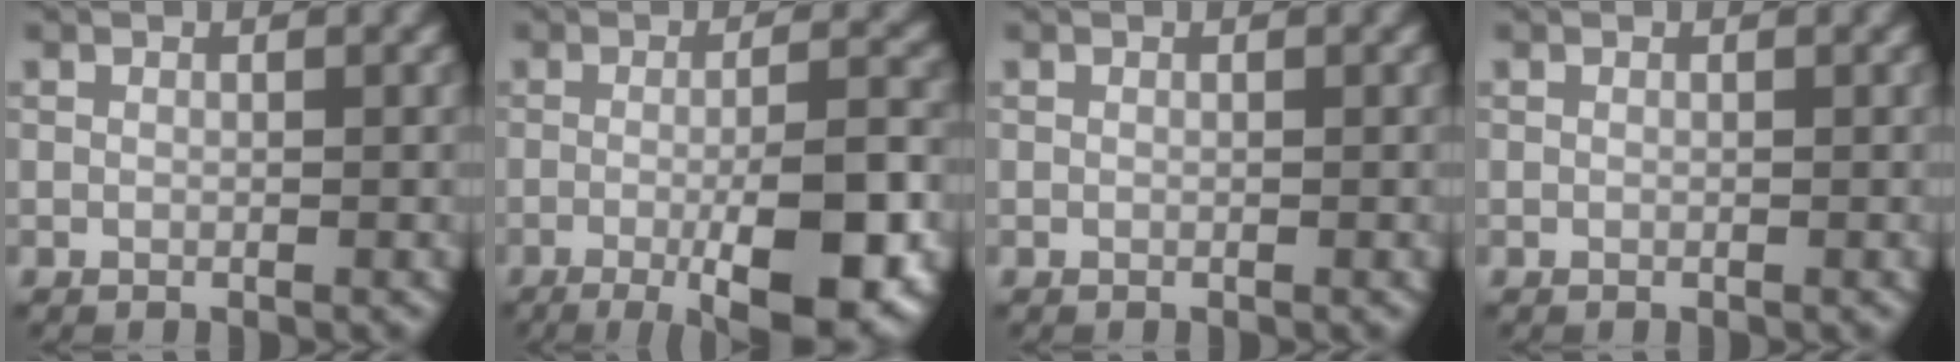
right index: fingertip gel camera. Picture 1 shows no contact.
{"total": 9.9, "force": [-3.2, 2.6, 9.0], "torque": [-0.123, -0.002, -0.046]}
{"total": 0.0}
{"total": 0.0}